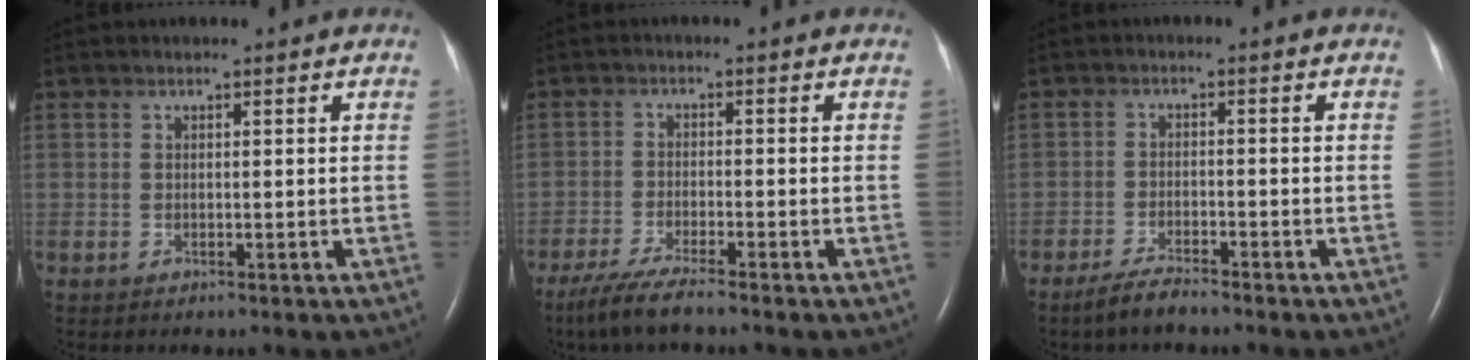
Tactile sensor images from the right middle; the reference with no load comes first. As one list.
[{"total": 5.5, "force": [-4.4, -0.1, 3.4], "torque": [-0.069, -0.019, -0.084]}, {"total": 3.6, "force": [-3.1, 0.2, 1.8], "torque": [-0.047, -0.011, -0.060]}]